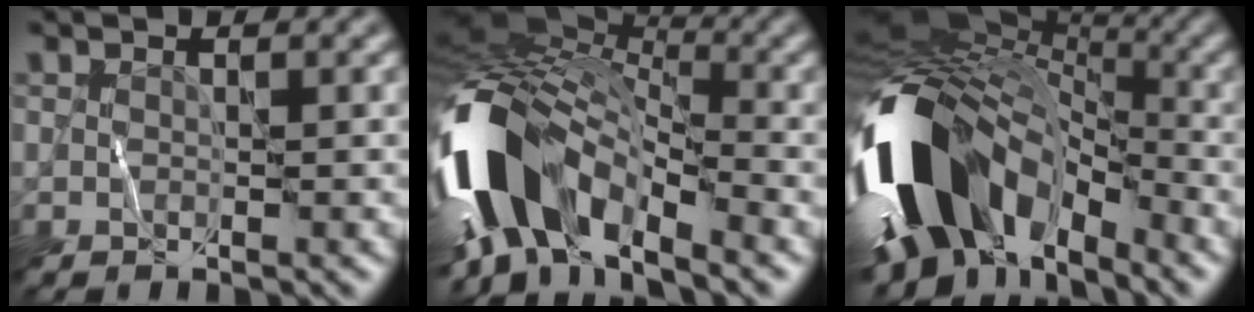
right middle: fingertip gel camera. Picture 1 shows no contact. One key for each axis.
{"total": 12.6, "fx": -4.9, "fy": 6.9, "fz": 9.3, "tx": -0.185, "ty": -0.002, "tz": -0.101}
{"total": 15.4, "fx": -4.6, "fy": 10.1, "fz": 10.7, "tx": -0.218, "ty": 0.000, "tz": -0.091}